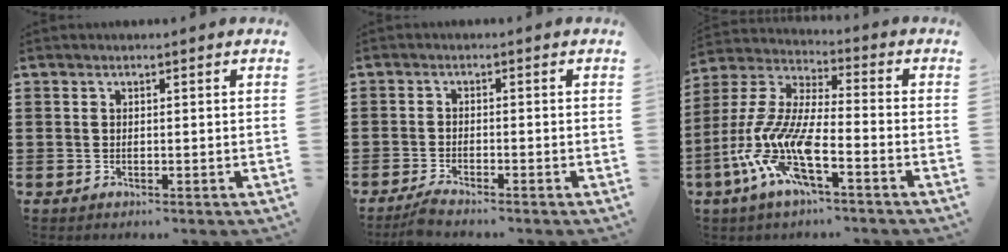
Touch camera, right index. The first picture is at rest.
{"total": 2.0, "force": [-2.0, -0.2, 0.5], "torque": [-0.015, -0.001, -0.040]}
{"total": 10.7, "force": [-6.3, 2.3, 8.4], "torque": [-0.226, -0.030, -0.139]}